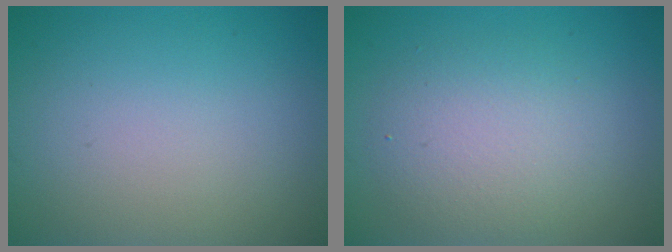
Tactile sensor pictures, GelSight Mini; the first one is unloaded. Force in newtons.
{"total": 2.6, "press": 2.6, "slide": 0.3}